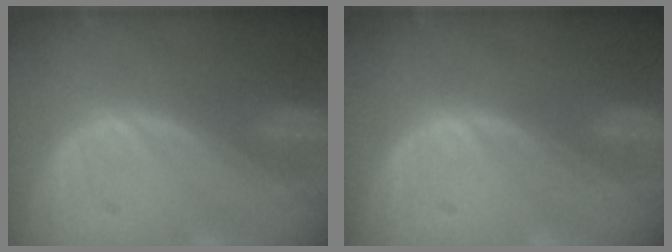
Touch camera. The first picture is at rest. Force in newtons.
{"total": 0.0}